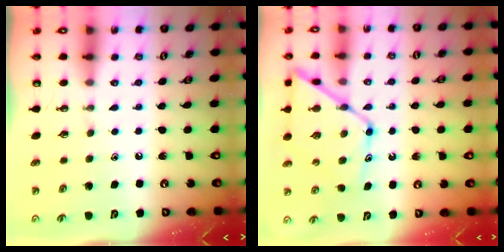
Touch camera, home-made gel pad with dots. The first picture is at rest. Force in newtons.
{"total": 12.8, "press": 12.7, "slide": 1.1}